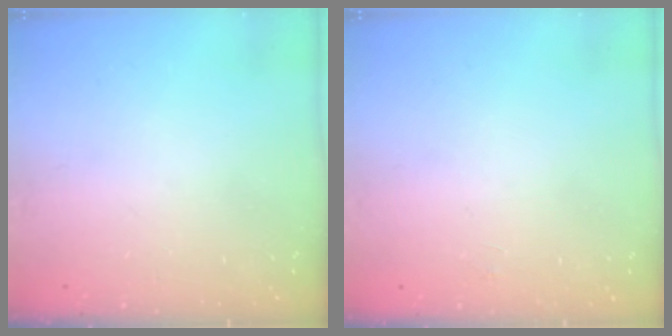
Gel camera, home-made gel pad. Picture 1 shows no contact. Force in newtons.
{"total": 2.3, "press": 2.3, "slide": 0.2}